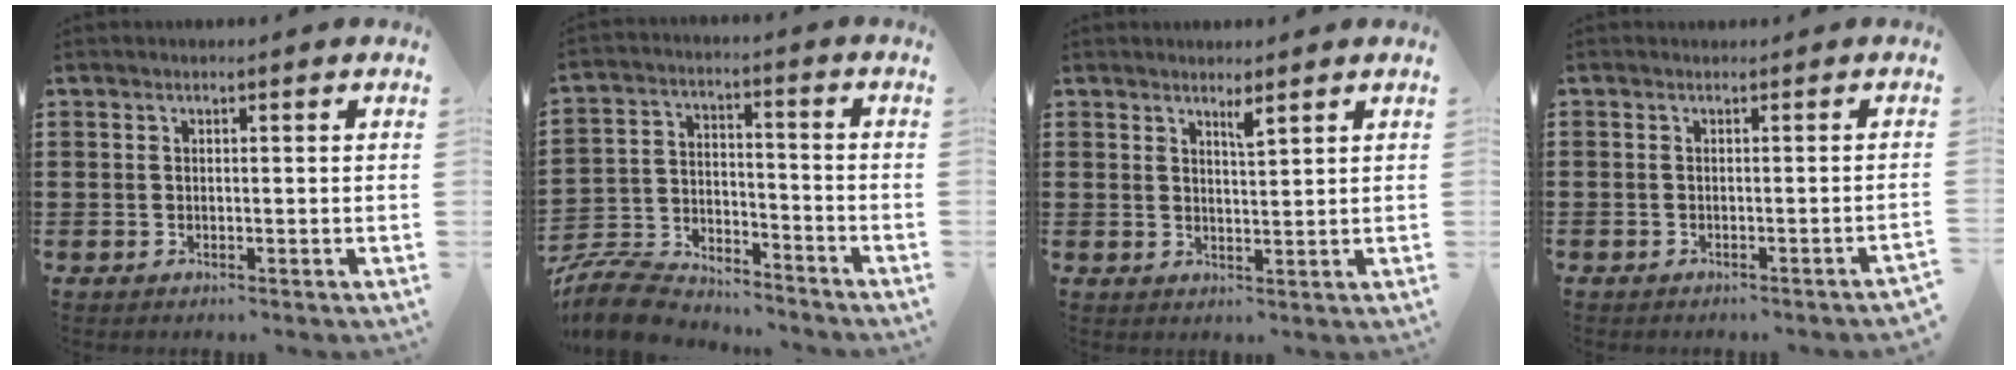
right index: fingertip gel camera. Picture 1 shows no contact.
{"total": 9.0, "force": [-8.7, 1.7, 1.6], "torque": [-0.044, 0.017, -0.175]}
{"total": 2.2, "force": [1.8, 0.0, 1.3], "torque": [-0.019, -0.004, 0.030]}
{"total": 0.6, "force": [-0.6, 0.0, 0.0], "torque": [-0.004, -0.001, -0.012]}